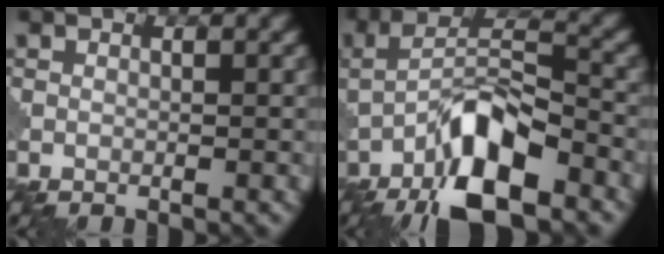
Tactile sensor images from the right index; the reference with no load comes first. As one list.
[{"total": 9.7, "force": [-5.2, 3.3, 7.6], "torque": [-0.134, 0.015, -0.095]}]